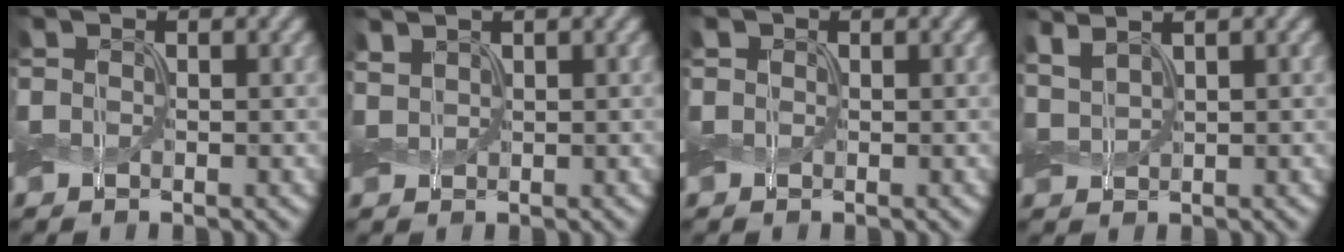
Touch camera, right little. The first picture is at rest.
{"total": 1.1, "force": [0.9, 0.4, 0.4], "torque": [-0.012, 0.005, 0.019]}
{"total": 0.6, "force": [0.3, 0.5, 0.2], "torque": [-0.003, 0.002, 0.004]}
{"total": 2.8, "force": [2.0, 0.9, 1.8], "torque": [-0.053, 0.017, 0.036]}